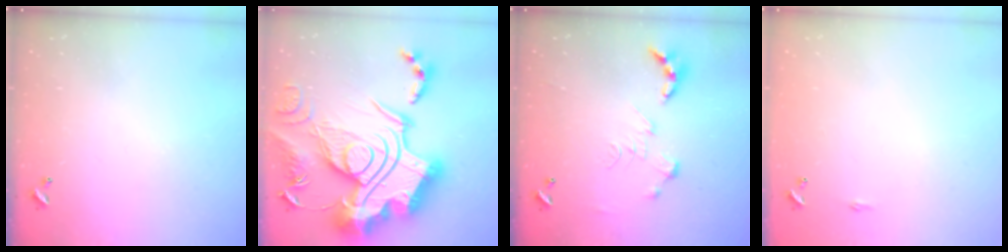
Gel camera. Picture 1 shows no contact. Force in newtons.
{"total": 0.7, "press": 0.7, "slide": 0.1}
{"total": 0.0}
{"total": 2.2, "press": 2.1, "slide": 0.4}